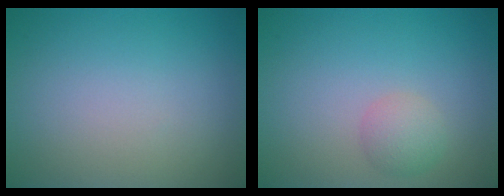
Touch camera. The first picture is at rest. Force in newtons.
{"total": 1.9, "press": 1.9, "slide": 0.1}